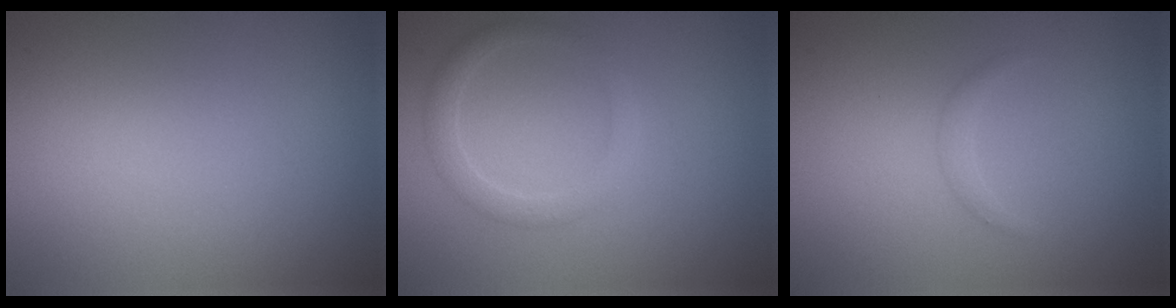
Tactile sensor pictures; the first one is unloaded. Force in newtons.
{"total": 2.0, "press": 2.0, "slide": 0.0}
{"total": 0.8, "press": 0.8, "slide": 0.1}